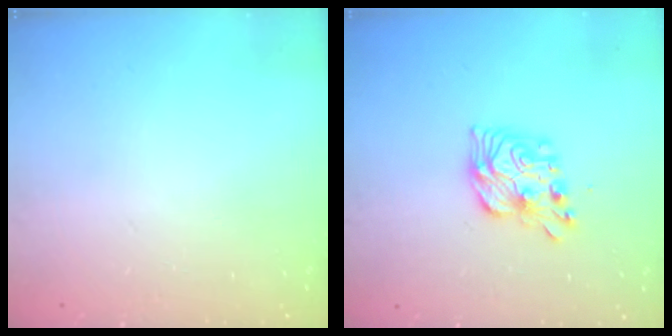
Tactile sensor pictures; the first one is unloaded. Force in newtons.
{"total": 11.5, "press": 11.5, "slide": 0.4}